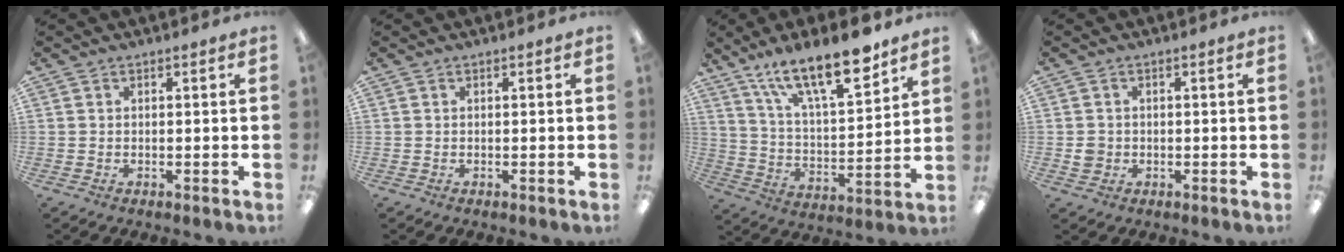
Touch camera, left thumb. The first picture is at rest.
{"total": 0.0}
{"total": 18.8, "force": [14.1, 5.5, 11.1], "torque": [-0.180, -0.084, 0.236]}
{"total": 2.5, "force": [-0.3, 2.4, 0.7], "torque": [-0.005, 0.001, -0.009]}